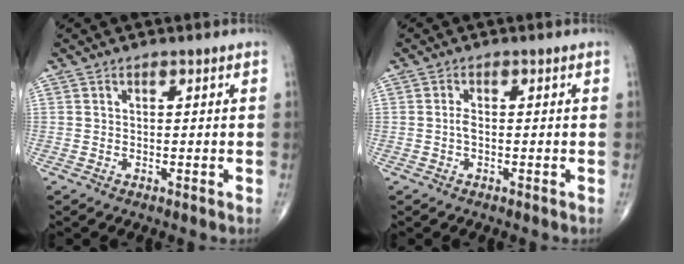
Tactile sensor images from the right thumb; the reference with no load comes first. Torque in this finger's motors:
{"motor_torque": [0.30, 0.12, 0.34, 0.02, -0.05]}